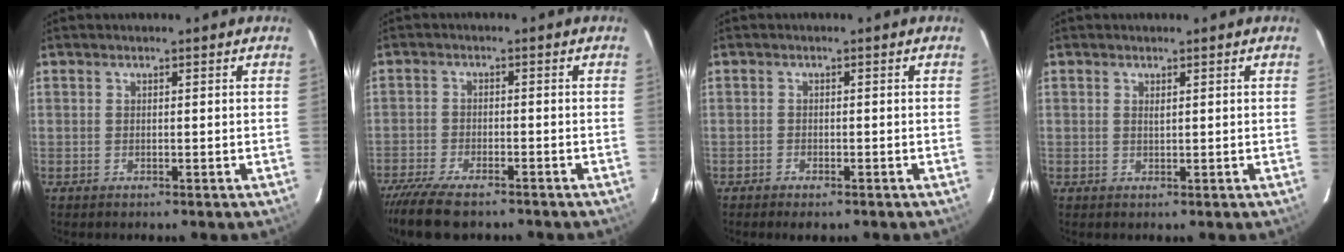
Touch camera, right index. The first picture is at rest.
{"total": 9.6, "force": [-8.0, 2.6, 4.5], "torque": [-0.114, -0.033, -0.144]}
{"total": 2.4, "force": [-1.8, 1.0, 1.2], "torque": [-0.032, -0.005, -0.033]}
{"total": 0.8, "force": [0.3, 0.3, 0.7], "torque": [-0.012, 0.001, 0.007]}